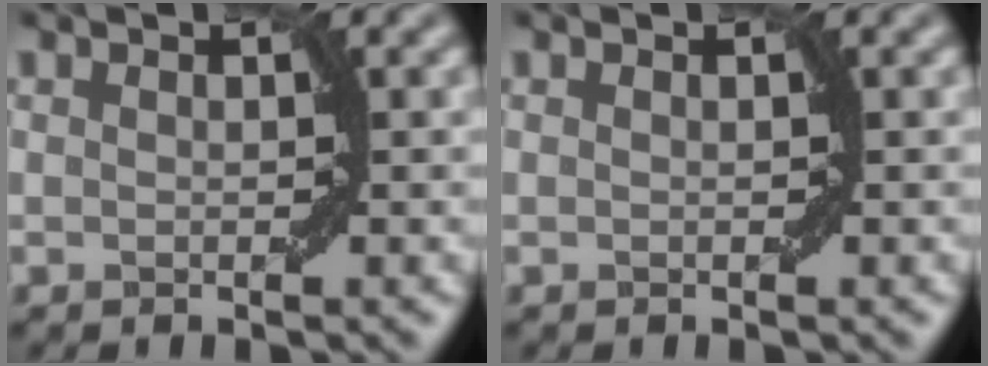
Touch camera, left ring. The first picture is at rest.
{"total": 0.0}